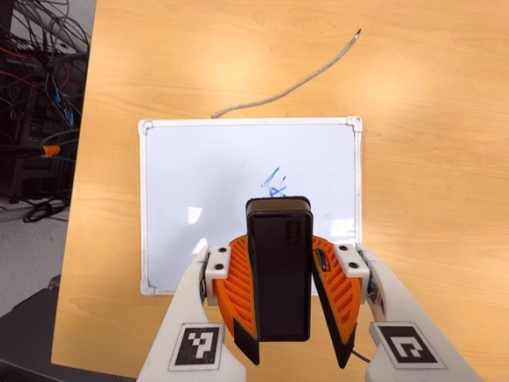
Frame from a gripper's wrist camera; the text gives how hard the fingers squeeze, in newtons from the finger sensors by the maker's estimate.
{"total": 9.7, "left": 9.8, "right": 9.6}